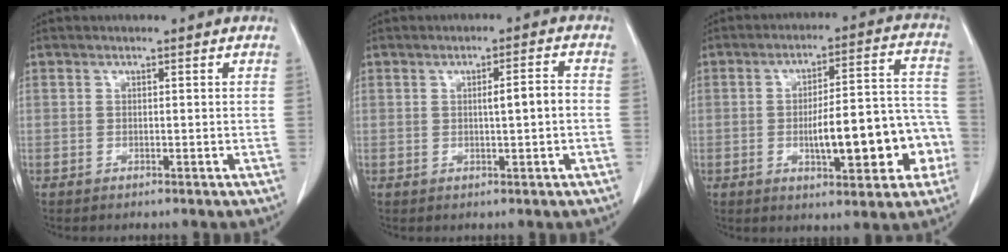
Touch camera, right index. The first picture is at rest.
{"total": 3.9, "force": [-0.1, 0.7, 3.9], "torque": [-0.070, 0.011, 0.004]}
{"total": 15.9, "force": [-4.1, 4.8, 14.6], "torque": [-0.197, 0.040, -0.049]}